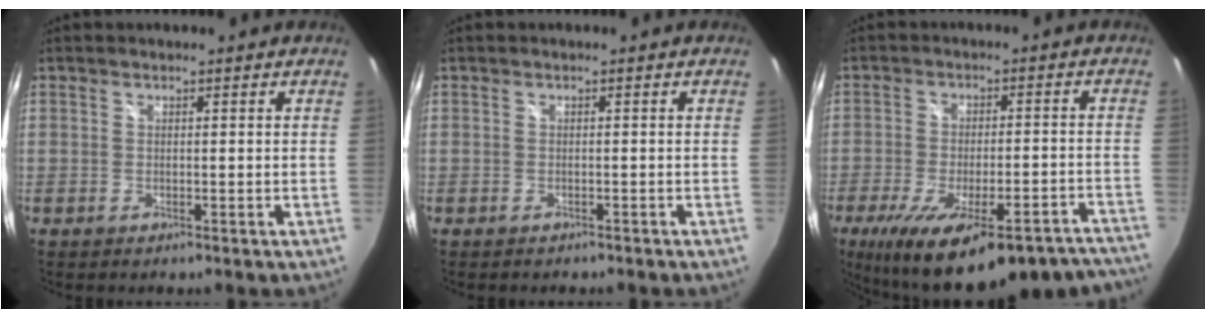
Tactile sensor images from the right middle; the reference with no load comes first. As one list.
[{"total": 1.1, "force": [-1.0, 0.4, 0.2], "torque": [-0.009, -0.005, -0.015]}, {"total": 27.0, "force": [-21.3, 7.9, 14.6], "torque": [-0.247, -0.039, -0.282]}]